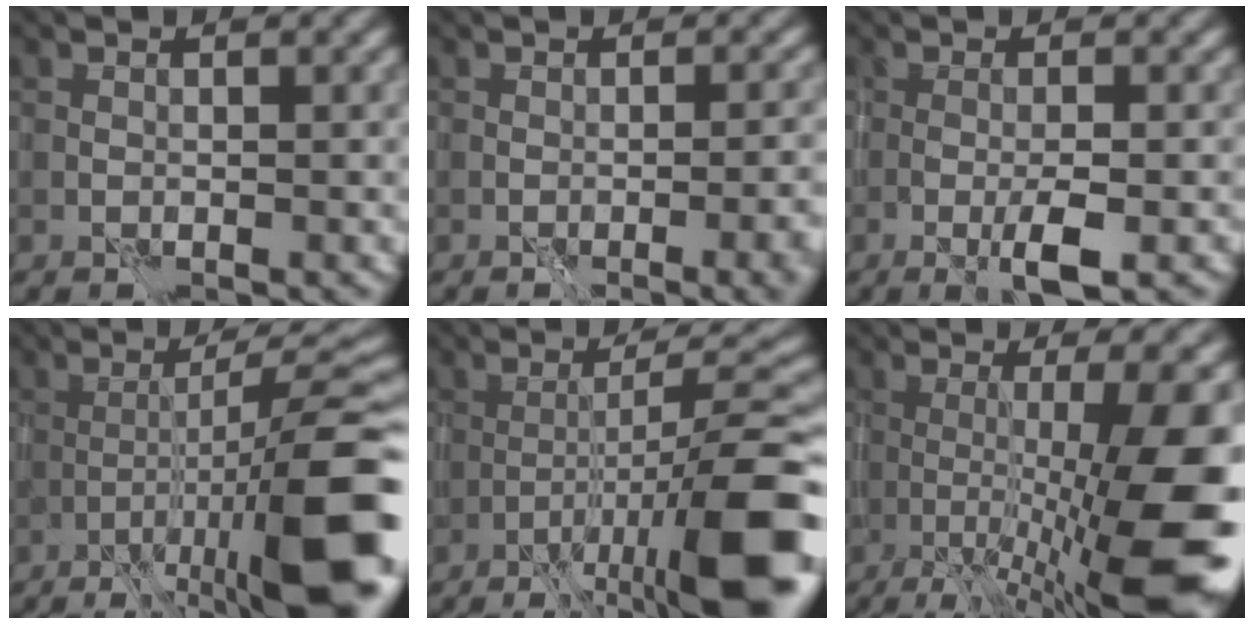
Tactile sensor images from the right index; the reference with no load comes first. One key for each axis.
{"total": 5.1, "fx": -2.1, "fy": 1.7, "fz": 4.4, "tx": -0.043, "ty": 0.003, "tz": -0.020}
{"total": 3.0, "fx": -1.0, "fy": 0.5, "fz": 2.8, "tx": -0.053, "ty": -0.002, "tz": -0.018}
{"total": 12.5, "fx": -5.7, "fy": 2.1, "fz": 10.9, "tx": -0.165, "ty": 0.009, "tz": -0.089}
{"total": 11.7, "fx": -5.9, "fy": 2.0, "fz": 9.9, "tx": -0.149, "ty": 0.013, "tz": -0.093}
{"total": 12.8, "fx": -3.0, "fy": 2.7, "fz": 12.1, "tx": -0.171, "ty": 0.002, "tz": -0.041}